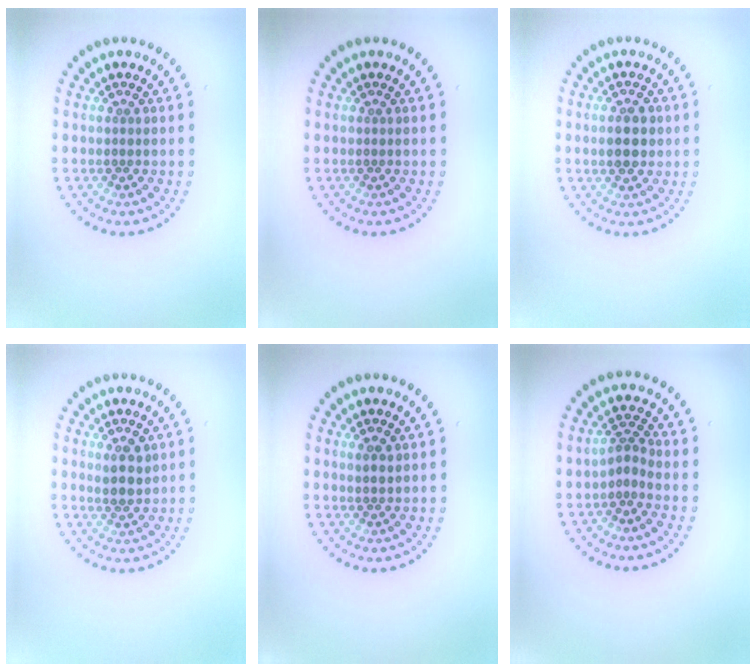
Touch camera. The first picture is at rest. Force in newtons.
{"total": 0.0}
{"total": 3.4, "press": 3.4, "slide": 0.1}
{"total": 2.3, "press": 2.2, "slide": 0.8}
{"total": 1.1, "press": 1.0, "slide": 0.4}
{"total": 1.9, "press": 1.3, "slide": 1.4}